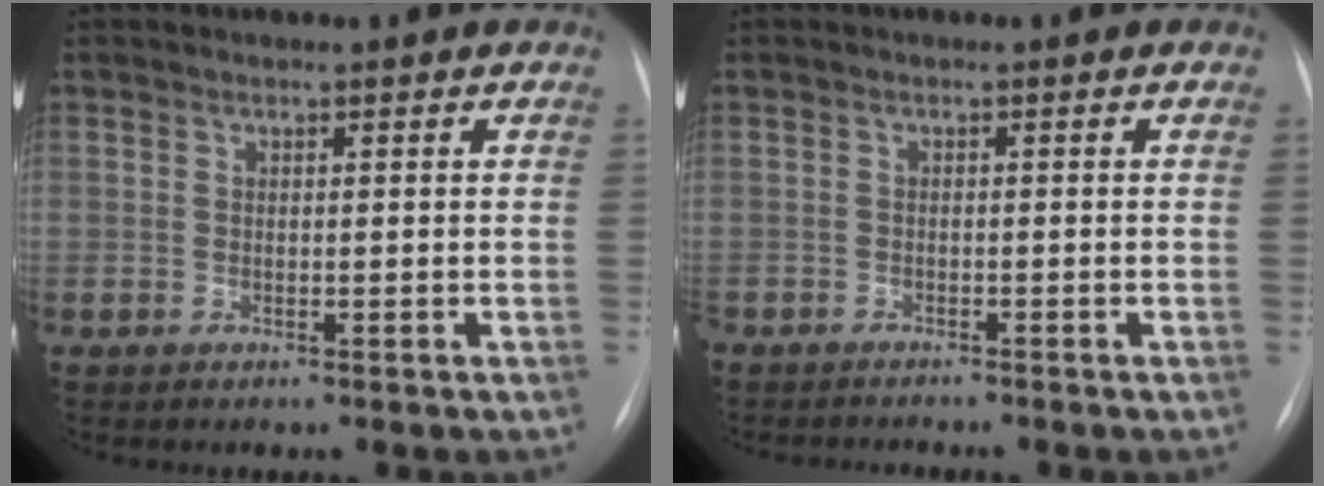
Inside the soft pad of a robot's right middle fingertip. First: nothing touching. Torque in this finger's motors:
{"motor_torque": [0.16, -0.13, 0.10, 0.07]}